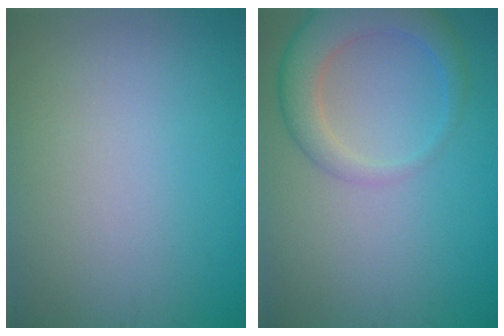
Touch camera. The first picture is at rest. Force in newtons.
{"total": 4.6, "press": 4.6, "slide": 0.2}